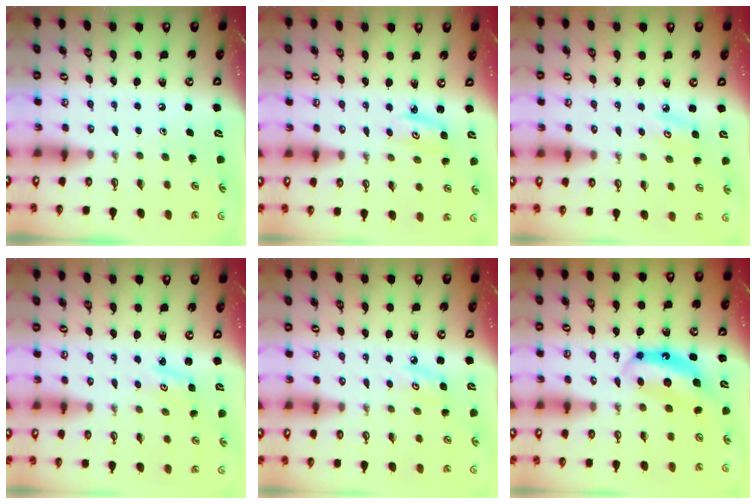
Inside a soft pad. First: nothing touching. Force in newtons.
{"total": 2.9, "press": 2.9, "slide": 0.3}
{"total": 4.3, "press": 4.3, "slide": 0.4}
{"total": 2.1, "press": 2.1, "slide": 0.3}
{"total": 4.3, "press": 4.3, "slide": 0.4}
{"total": 6.8, "press": 6.8, "slide": 0.5}